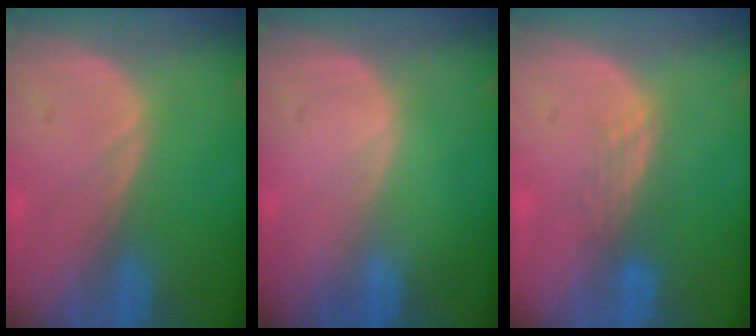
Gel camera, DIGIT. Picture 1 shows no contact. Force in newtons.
{"total": 0.0}
{"total": 3.0, "press": 2.5, "slide": 1.7}